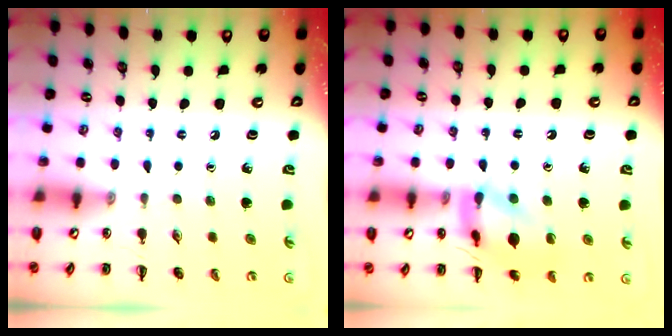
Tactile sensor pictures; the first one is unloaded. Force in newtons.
{"total": 13.8, "press": 13.8, "slide": 1.5}